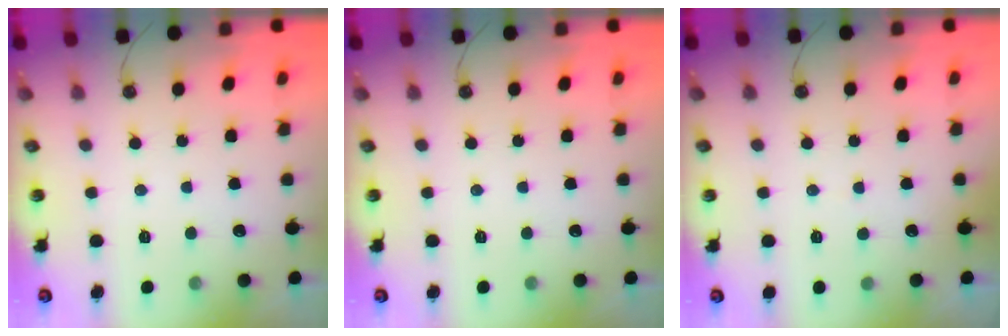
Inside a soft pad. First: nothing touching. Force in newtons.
{"total": 0.0}
{"total": 3.5, "press": 3.5, "slide": 0.4}